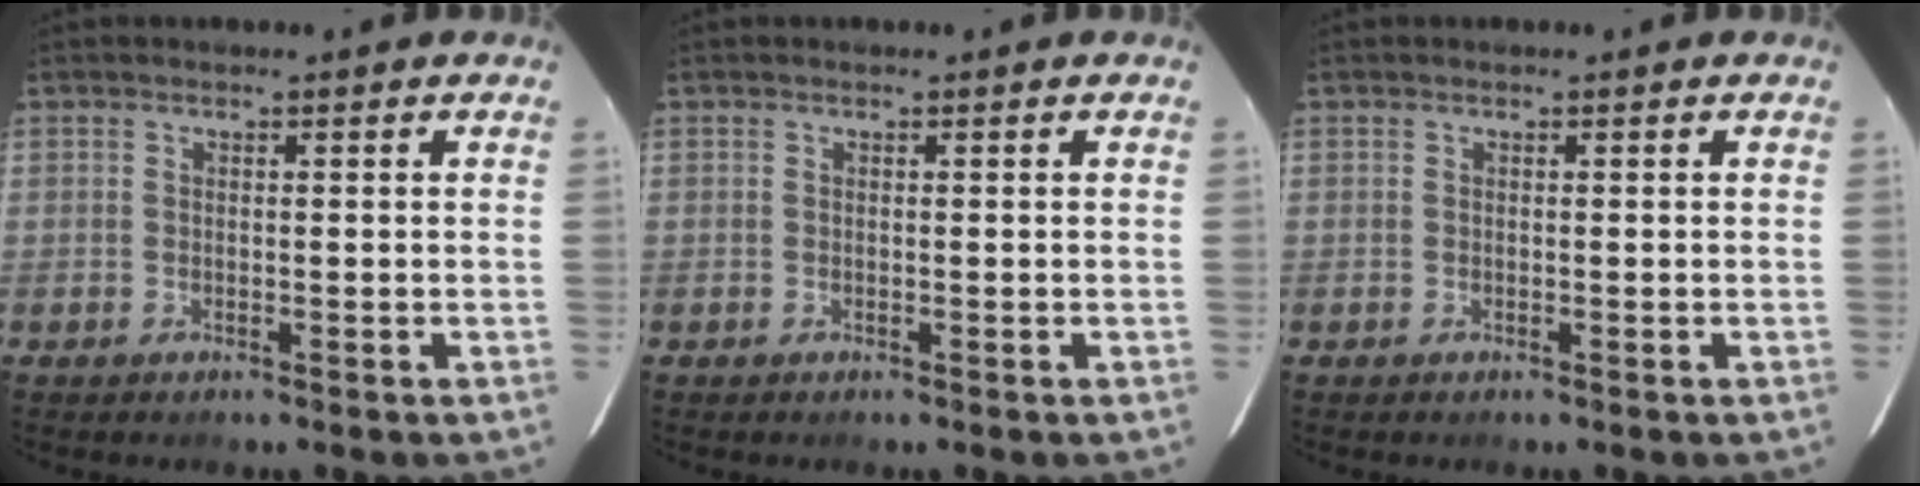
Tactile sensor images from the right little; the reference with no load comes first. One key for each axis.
{"total": 0.0}
{"total": 0.0}